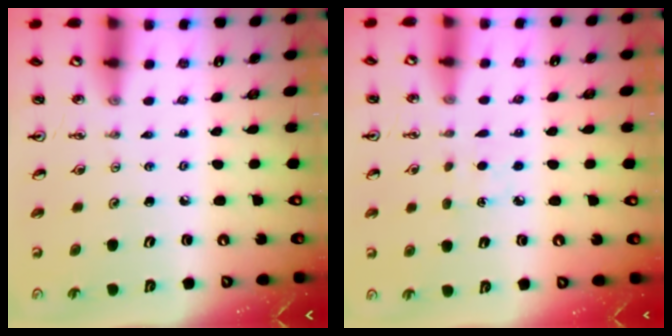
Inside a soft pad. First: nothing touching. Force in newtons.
{"total": 3.4, "press": 3.4, "slide": 0.4}